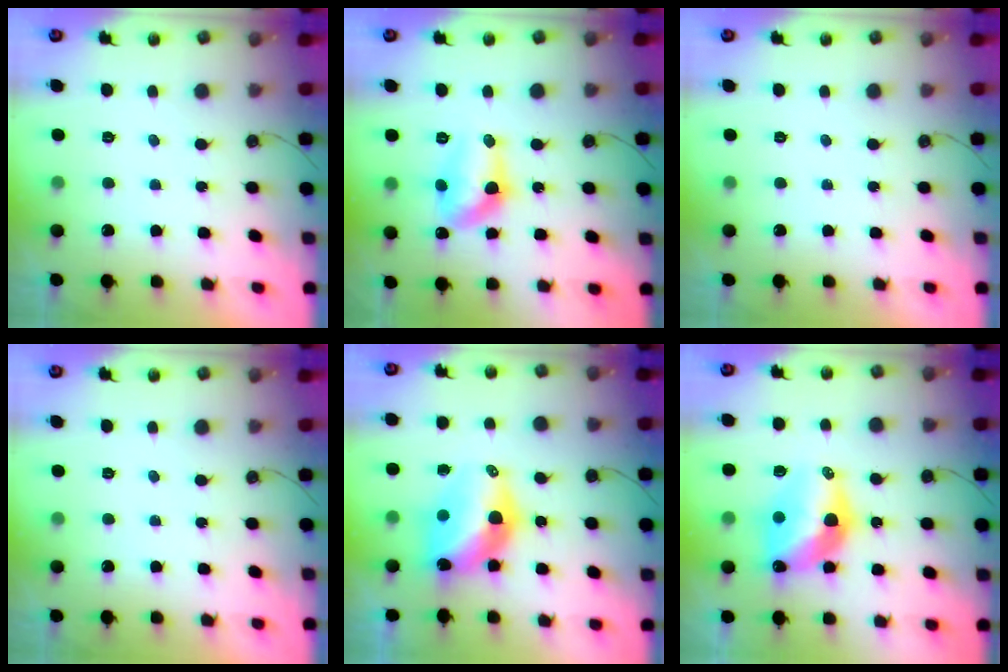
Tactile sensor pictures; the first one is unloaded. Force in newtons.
{"total": 11.1, "press": 11.1, "slide": 0.9}
{"total": 0.0}
{"total": 0.0}
{"total": 14.1, "press": 13.3, "slide": 4.5}
{"total": 12.7, "press": 12.7, "slide": 1.1}